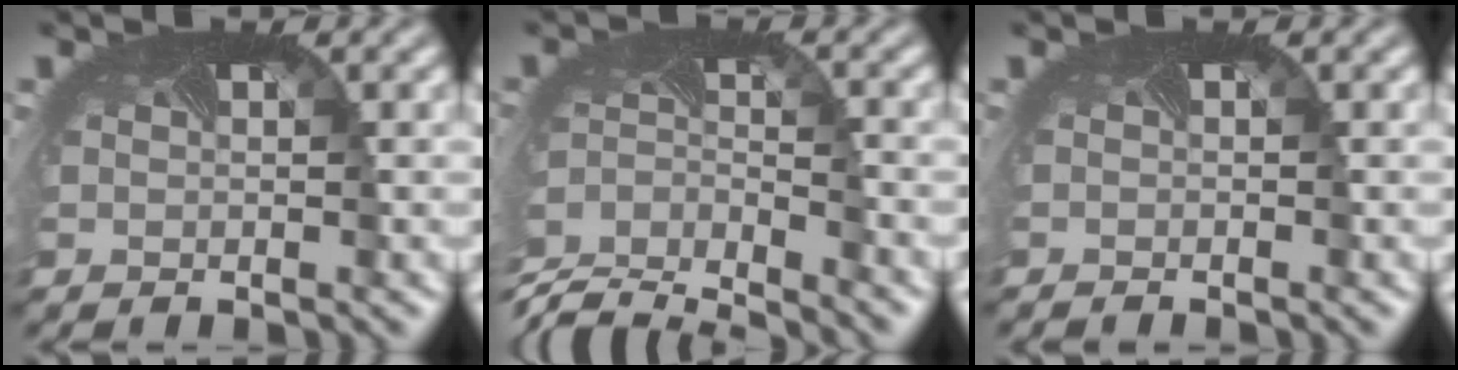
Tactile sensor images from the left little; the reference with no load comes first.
{"total": 7.1, "force": [-6.7, 1.2, 1.9], "torque": [-0.048, -0.023, -0.128]}
{"total": 0.6, "force": [-0.5, -0.4, 0.0], "torque": [-0.001, -0.006, -0.007]}